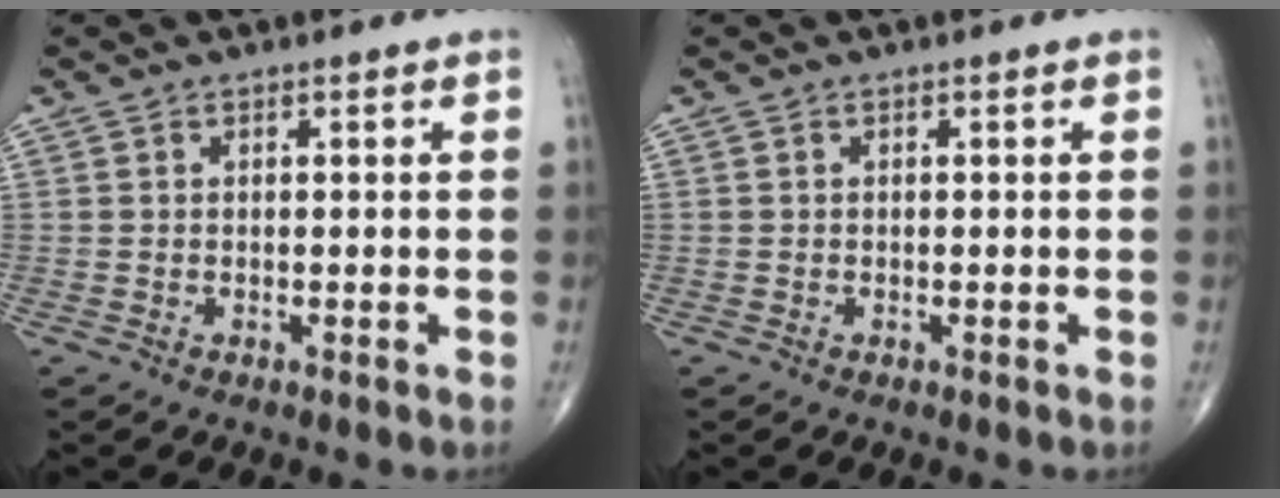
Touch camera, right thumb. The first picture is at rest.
{"total": 0.0}